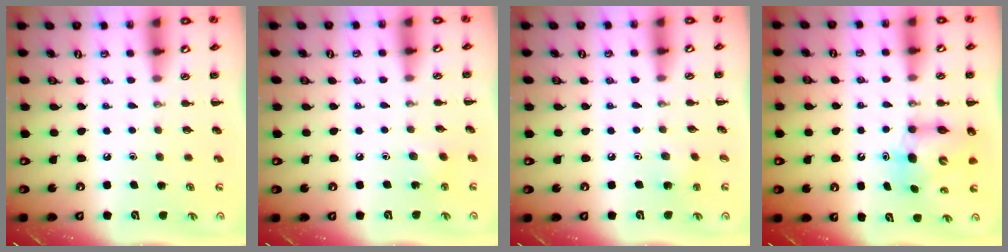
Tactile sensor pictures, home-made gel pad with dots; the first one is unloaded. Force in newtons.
{"total": 3.5, "press": 3.3, "slide": 1.1}
{"total": 4.9, "press": 4.8, "slide": 1.1}
{"total": 6.7, "press": 6.5, "slide": 1.5}